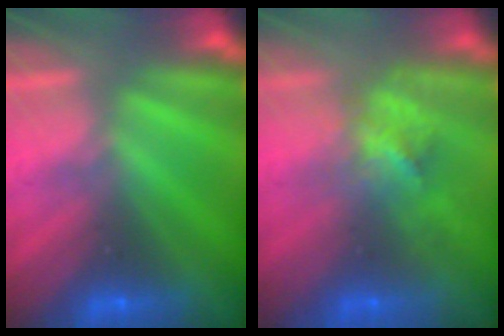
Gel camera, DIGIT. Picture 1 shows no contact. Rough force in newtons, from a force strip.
{"total": 2.8}